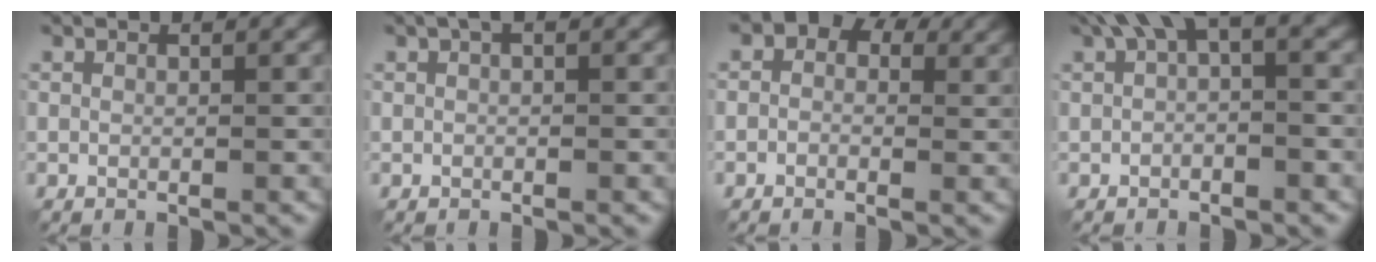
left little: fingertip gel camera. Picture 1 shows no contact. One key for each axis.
{"total": 1.3, "fx": 0.3, "fy": 0.7, "fz": 1.0, "tx": -0.017, "ty": 0.002, "tz": 0.008}
{"total": 6.6, "fx": 2.5, "fy": 5.0, "fz": 3.4, "tx": -0.035, "ty": 0.023, "tz": 0.001}
{"total": 5.2, "fx": 1.6, "fy": 2.4, "fz": 4.4, "tx": -0.073, "ty": 0.020, "tz": 0.024}